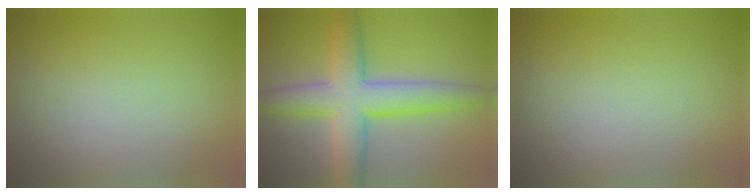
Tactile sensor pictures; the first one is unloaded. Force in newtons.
{"total": 7.4, "press": 7.4, "slide": 0.1}
{"total": 0.0}